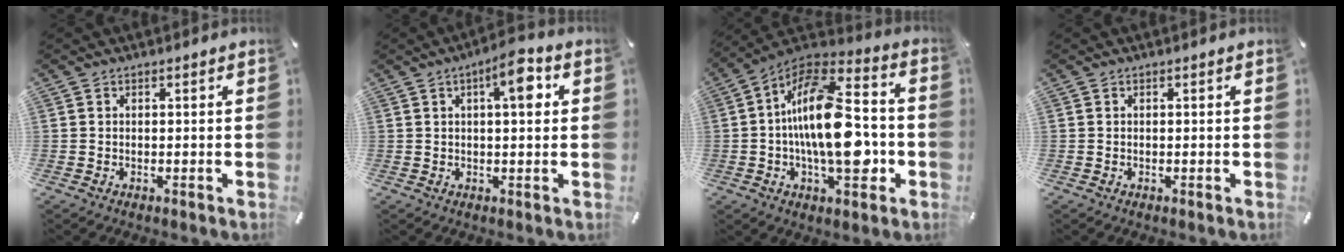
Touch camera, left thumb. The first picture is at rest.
{"total": 7.7, "force": [2.5, 2.5, 6.8], "torque": [-0.096, -0.006, 0.031]}
{"total": 21.4, "force": [-2.0, 10.9, 18.3], "torque": [-0.313, 0.002, -0.034]}
{"total": 0.0}